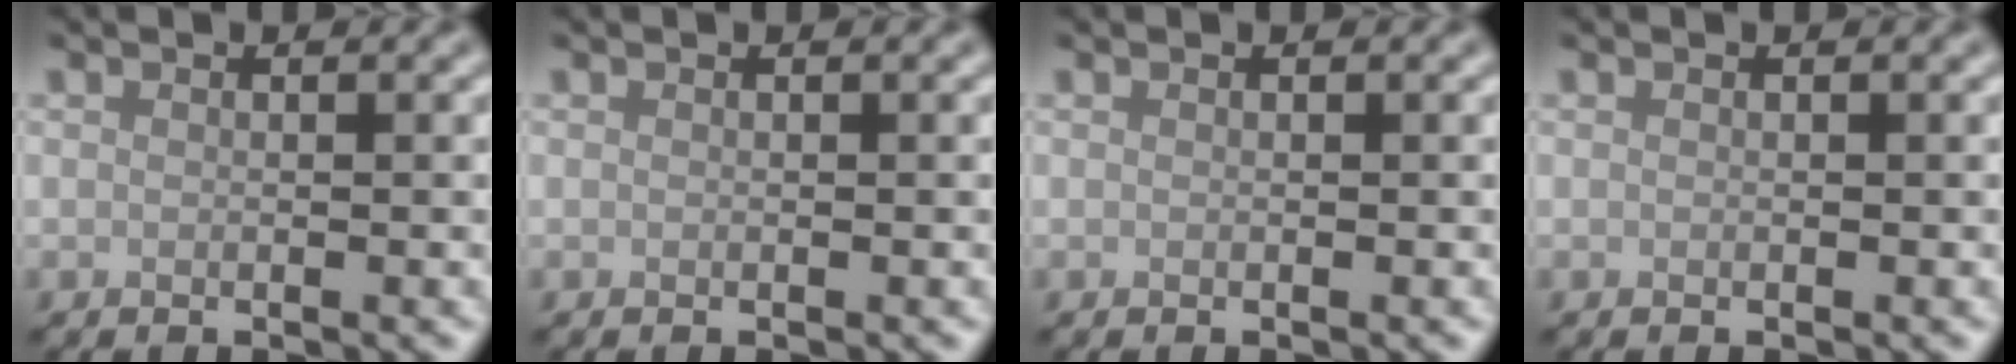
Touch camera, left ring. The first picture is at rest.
{"total": 0.0}
{"total": 0.0}
{"total": 0.0}